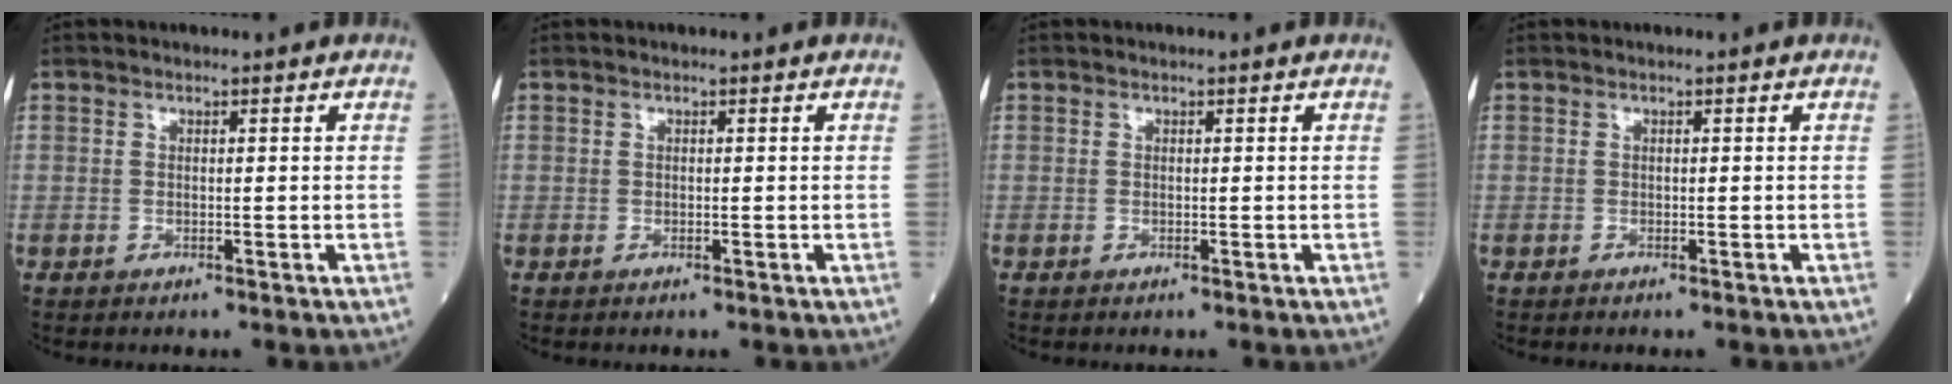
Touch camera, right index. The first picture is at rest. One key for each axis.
{"total": 0.0}
{"total": 0.0}
{"total": 0.0}